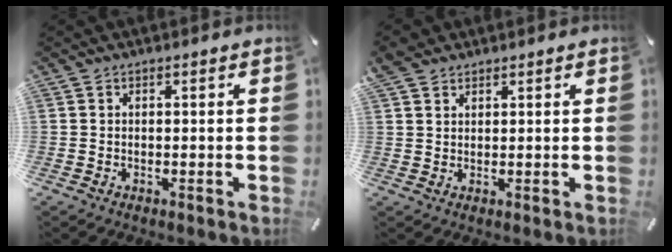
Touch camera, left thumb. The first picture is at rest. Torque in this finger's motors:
{"motor_torque": [0.50, 0.50, 1.44, -1.34, 0.26]}